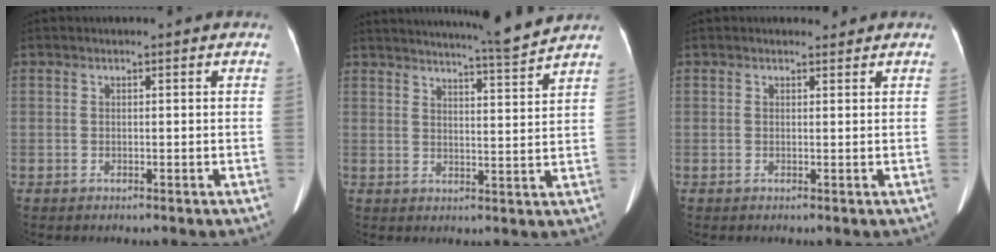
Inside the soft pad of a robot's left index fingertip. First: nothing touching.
{"total": 10.6, "force": [9.9, -1.9, 3.3], "torque": [-0.057, -0.026, 0.138]}
{"total": 0.8, "force": [0.7, 0.2, -0.2], "torque": [-0.006, -0.006, 0.010]}